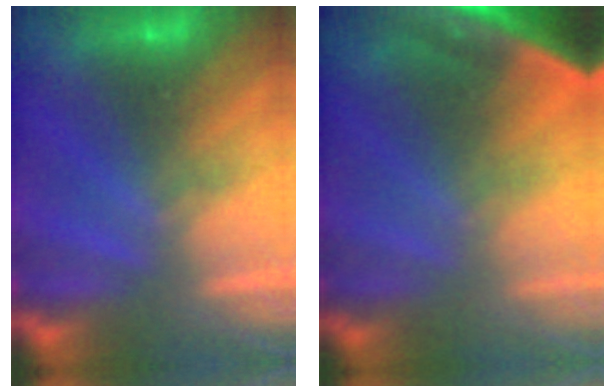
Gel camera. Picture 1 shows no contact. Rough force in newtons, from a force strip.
{"total": 7.1}